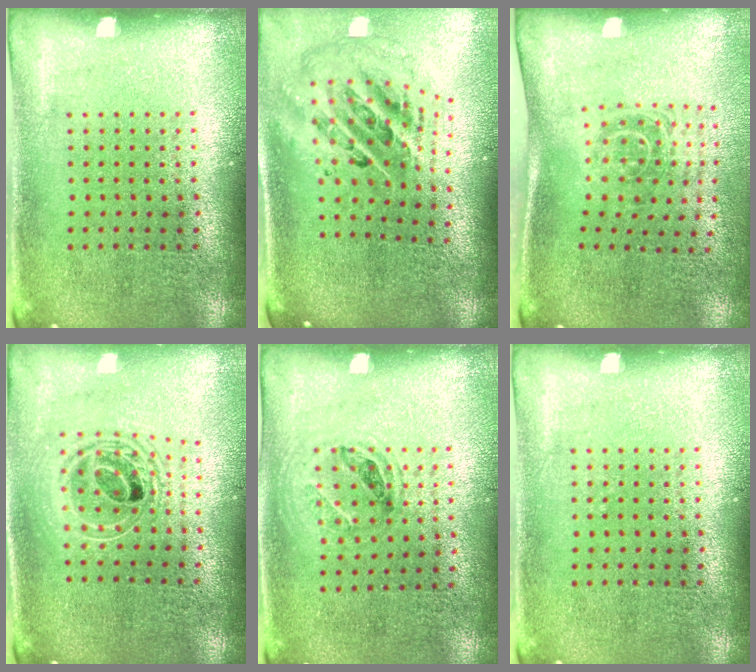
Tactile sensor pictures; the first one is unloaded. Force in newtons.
{"total": 2.9, "press": 1.9, "slide": 2.1}
{"total": 1.7, "press": 1.2, "slide": 1.3}
{"total": 1.8, "press": 1.5, "slide": 1.0}
{"total": 1.1, "press": 0.9, "slide": 0.6}
{"total": 0.0}